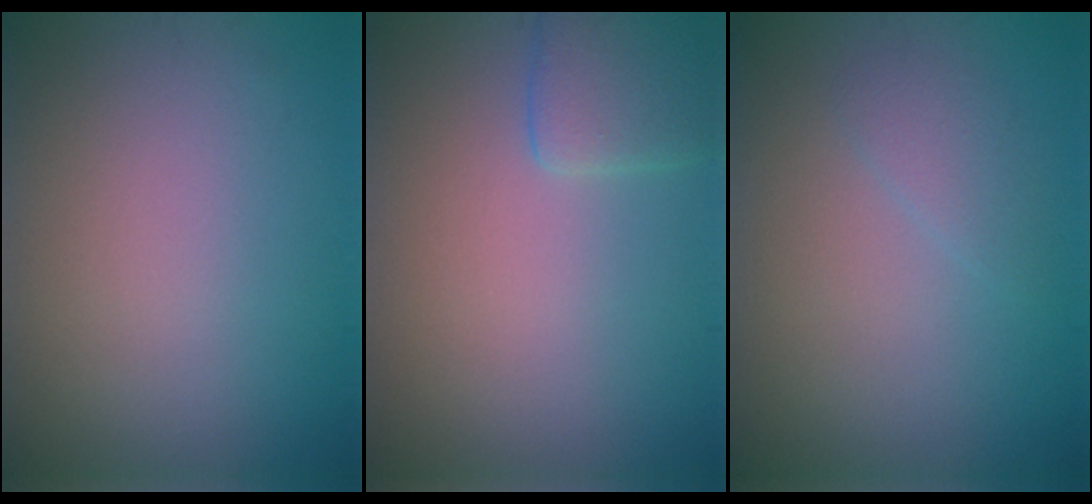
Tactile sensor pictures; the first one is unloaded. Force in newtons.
{"total": 2.4, "press": 2.4, "slide": 0.2}
{"total": 1.3, "press": 1.3, "slide": 0.1}